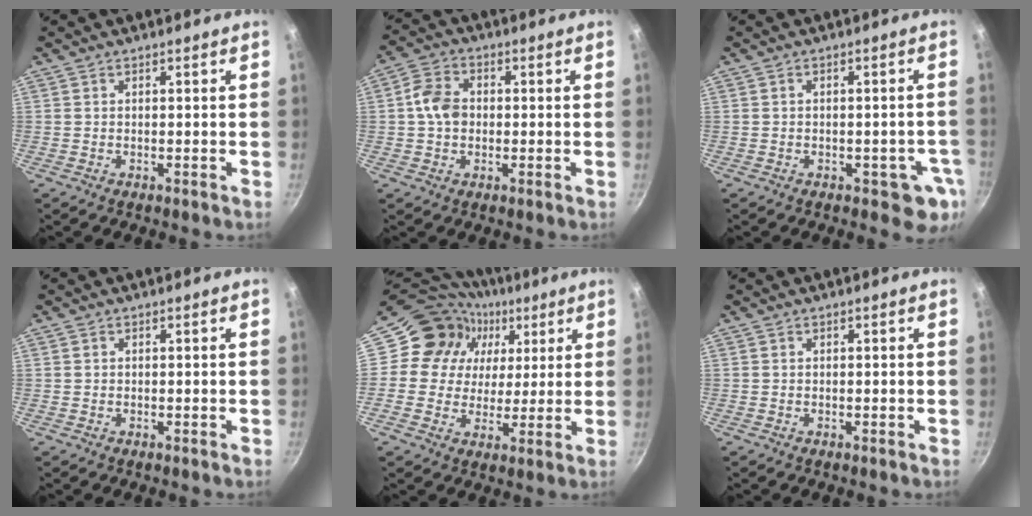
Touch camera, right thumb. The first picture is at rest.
{"total": 11.7, "force": [-0.2, 9.8, 6.3], "torque": [-0.078, 0.025, -0.025]}
{"total": 5.5, "force": [-1.8, 2.9, 4.2], "torque": [-0.019, 0.013, -0.020]}
{"total": 0.5, "force": [0.3, 0.4, 0.2], "torque": [-0.003, 0.000, 0.004]}
{"total": 14.7, "force": [5.2, 12.6, 5.5], "torque": [-0.071, -0.001, 0.071]}
{"total": 0.0}